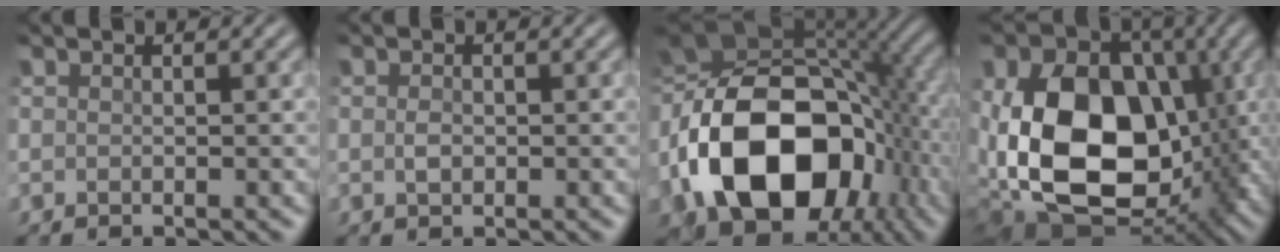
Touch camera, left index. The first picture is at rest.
{"total": 1.0, "force": [0.0, 0.6, 0.8], "torque": [-0.023, 0.001, -0.002]}
{"total": 19.0, "force": [-3.7, 12.8, 13.5], "torque": [-0.296, -0.018, -0.058]}
{"total": 18.1, "force": [-0.9, 12.9, 12.7], "torque": [-0.253, -0.024, -0.002]}